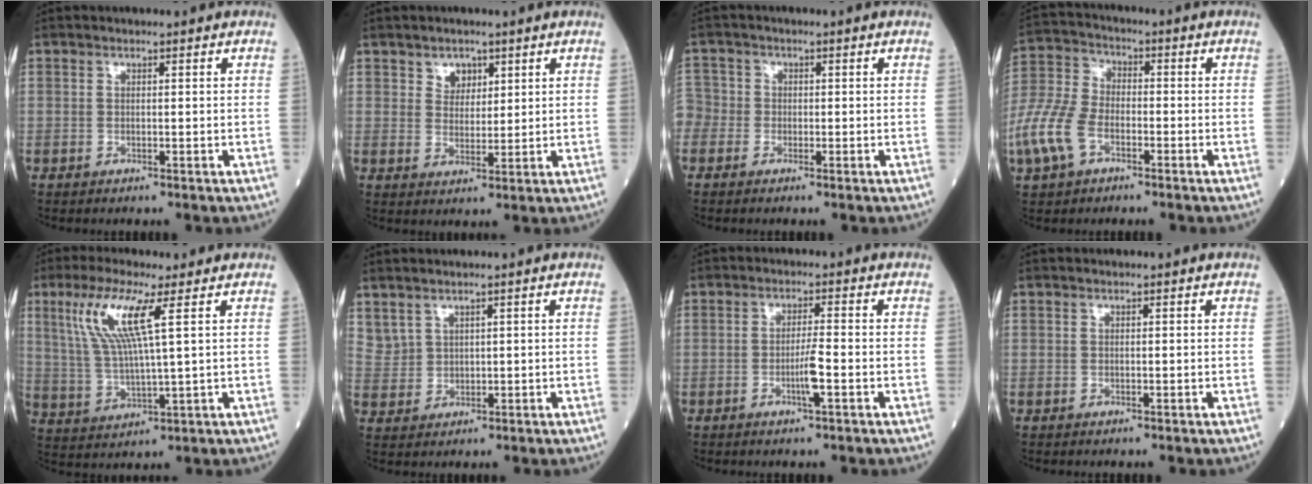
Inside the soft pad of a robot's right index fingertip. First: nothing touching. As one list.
[{"total": 3.2, "force": [1.9, 2.3, 1.2], "torque": [-0.016, 0.001, 0.033]}, {"total": 3.8, "force": [-1.4, 3.4, 0.7], "torque": [-0.019, 0.010, -0.037]}, {"total": 10.2, "force": [-4.4, 5.9, 7.1], "torque": [-0.190, 0.005, -0.092]}, {"total": 9.9, "force": [4.1, 0.3, 9.0], "torque": [-0.199, 0.003, 0.081]}, {"total": 3.3, "force": [2.7, 1.9, 0.7], "torque": [-0.015, 0.002, 0.065]}, {"total": 3.4, "force": [-1.3, -0.4, 3.2], "torque": [-0.060, -0.004, -0.024]}, {"total": 0.0}]